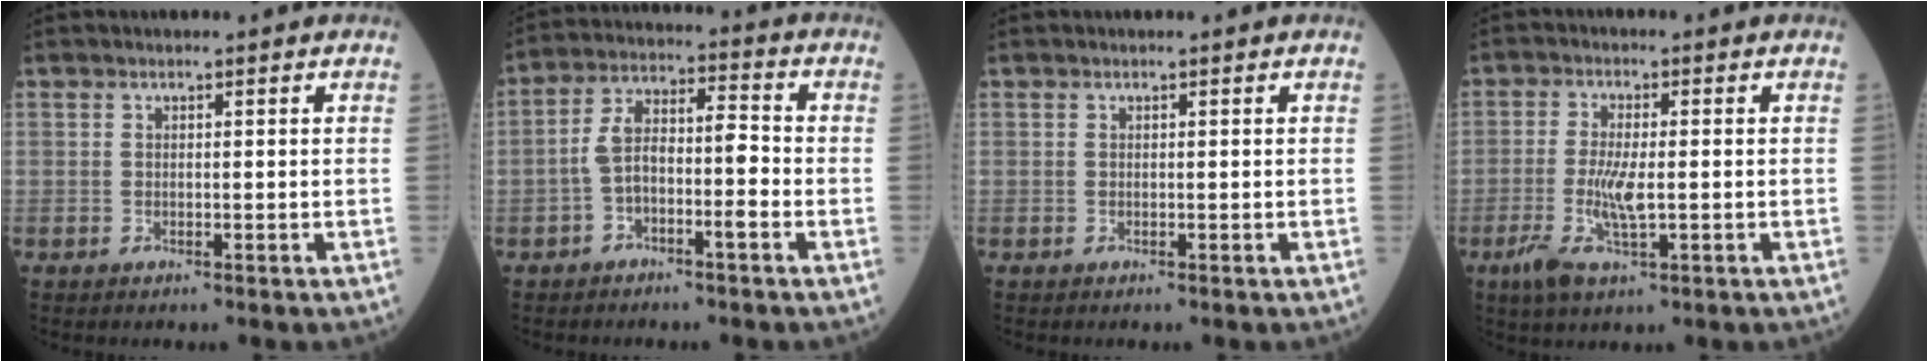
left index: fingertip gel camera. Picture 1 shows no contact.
{"total": 7.8, "force": [-2.6, 2.4, 6.9], "torque": [-0.134, 0.035, -0.047]}
{"total": 0.0}
{"total": 6.1, "force": [-1.6, 1.6, 5.7], "torque": [-0.126, -0.012, -0.027]}